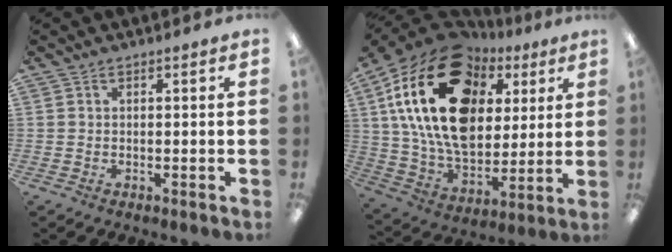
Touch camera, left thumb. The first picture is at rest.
{"total": 27.0, "force": [9.9, 17.5, 17.9], "torque": [-0.348, -0.039, 0.176]}